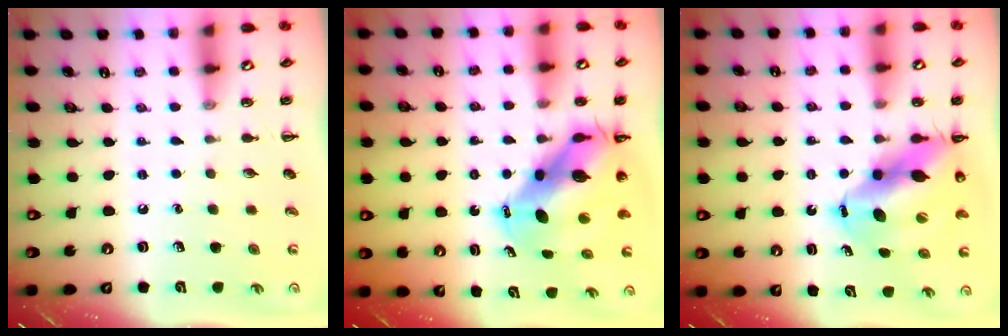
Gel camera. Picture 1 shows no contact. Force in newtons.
{"total": 12.4, "press": 11.7, "slide": 3.9}
{"total": 12.7, "press": 12.3, "slide": 3.1}